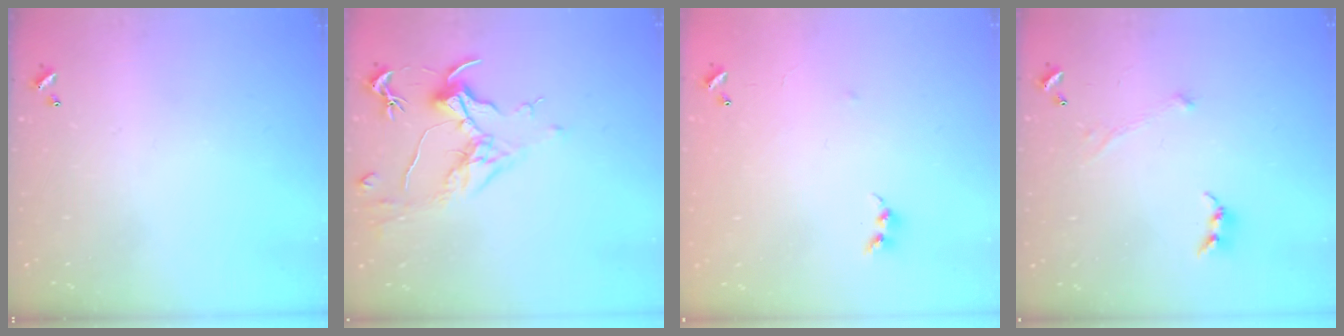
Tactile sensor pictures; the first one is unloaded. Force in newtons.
{"total": 1.6, "press": 1.4, "slide": 0.7}
{"total": 6.7, "press": 6.7, "slide": 0.3}
{"total": 0.0}